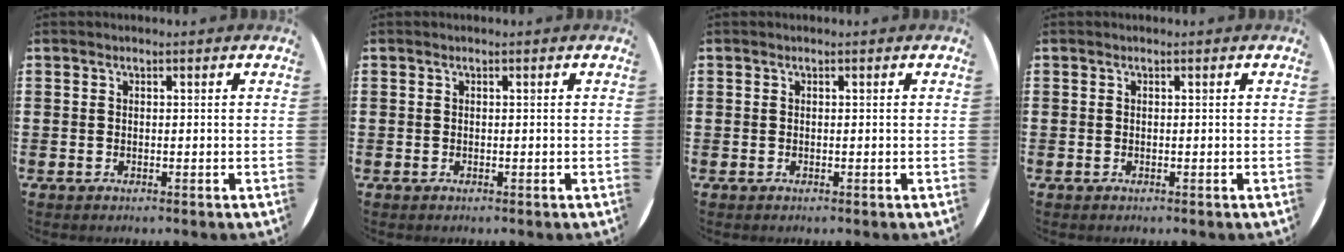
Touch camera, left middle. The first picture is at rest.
{"total": 0.0}
{"total": 0.0}
{"total": 0.0}